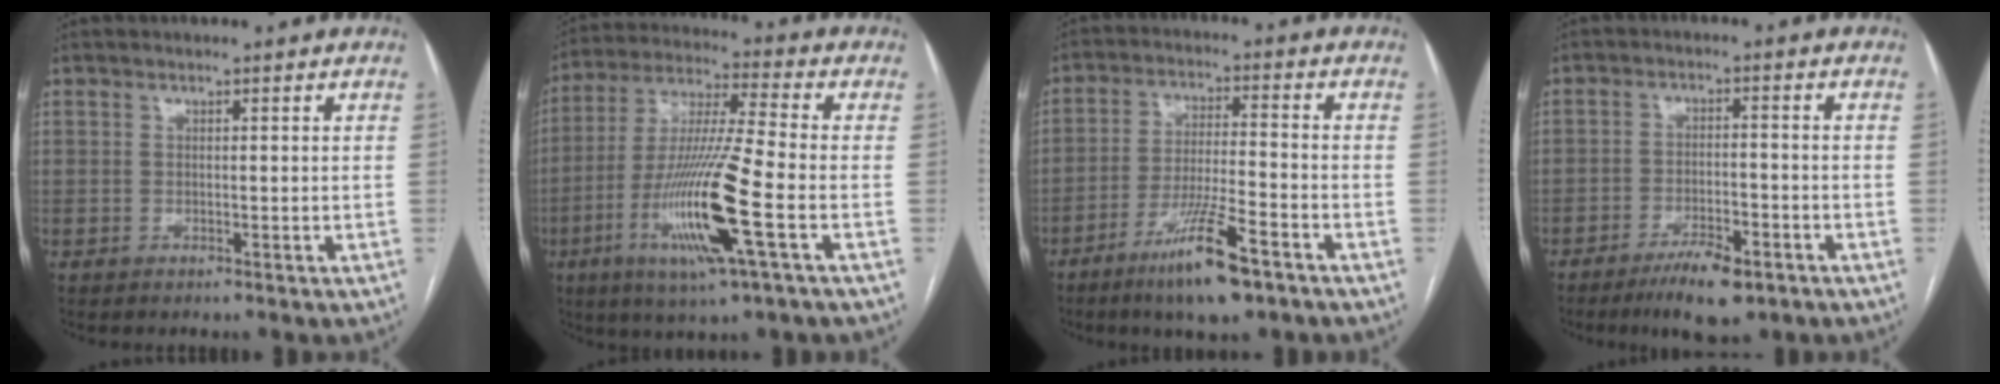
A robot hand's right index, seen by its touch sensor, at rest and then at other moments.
{"total": 16.5, "force": [-5.5, 0.1, 15.5], "torque": [-0.318, -0.019, -0.103]}
{"total": 11.1, "force": [-6.9, 0.9, 8.6], "torque": [-0.160, -0.022, -0.122]}
{"total": 7.5, "force": [-5.0, 2.0, 5.2], "torque": [-0.091, -0.007, -0.078]}